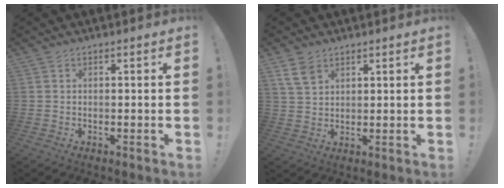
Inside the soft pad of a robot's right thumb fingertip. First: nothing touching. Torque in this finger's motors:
{"motor_torque": [0.03, 0.11, 0.32, 0.51, 0.00]}